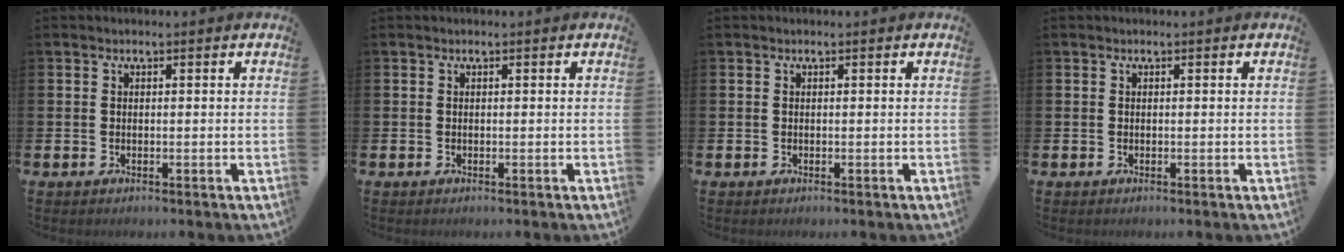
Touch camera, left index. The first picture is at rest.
{"total": 0.0}
{"total": 0.0}
{"total": 0.0}